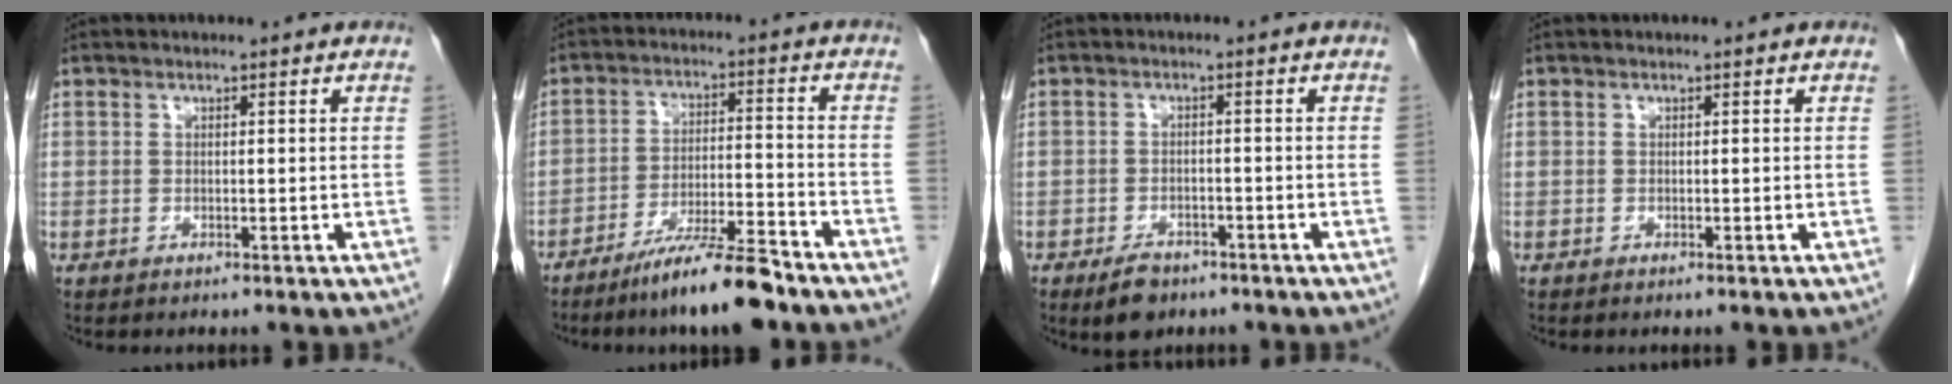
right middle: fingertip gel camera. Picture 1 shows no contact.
{"total": 10.0, "force": [-7.9, 0.3, 6.1], "torque": [-0.101, -0.016, -0.139]}
{"total": 4.3, "force": [-3.0, 2.3, 2.0], "torque": [-0.035, 0.000, -0.043]}
{"total": 0.0}